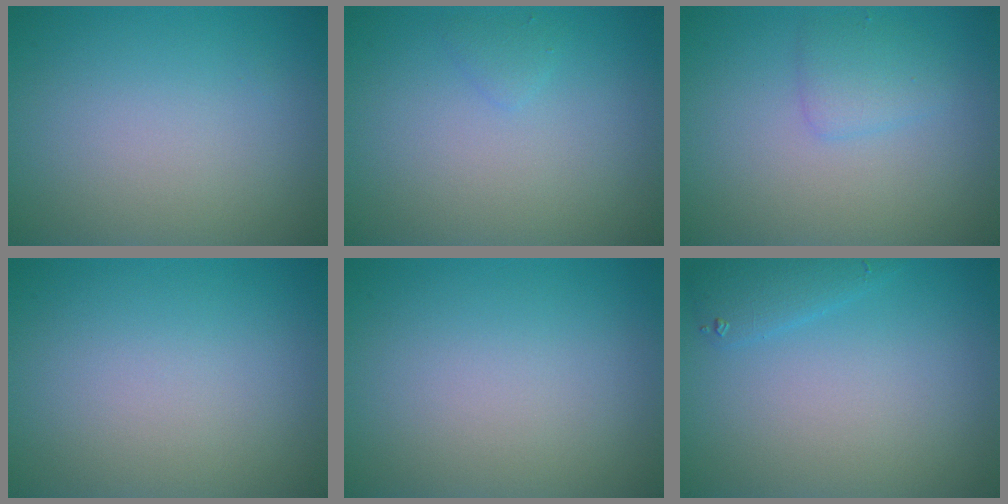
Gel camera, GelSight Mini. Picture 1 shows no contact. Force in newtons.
{"total": 0.7, "press": 0.7, "slide": 0.0}
{"total": 1.8, "press": 1.8, "slide": 0.0}
{"total": 0.0}
{"total": 0.0}
{"total": 1.7, "press": 1.7, "slide": 0.2}